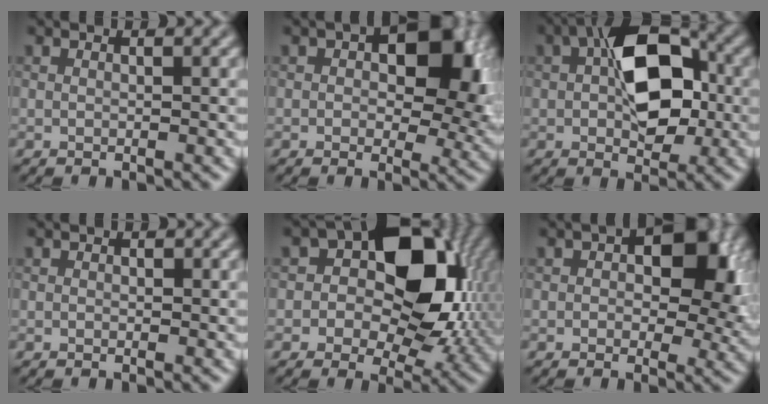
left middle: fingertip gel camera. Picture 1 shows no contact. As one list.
[{"total": 7.8, "force": [1.6, 4.3, 6.3], "torque": [-0.096, 0.011, 0.036]}, {"total": 8.3, "force": [0.9, 4.8, 6.8], "torque": [-0.116, 0.020, 0.021]}, {"total": 0.5, "force": [-0.3, -0.3, -0.3], "torque": [-0.003, 0.002, 0.009]}, {"total": 10.6, "force": [1.5, 7.2, 7.7], "torque": [-0.100, 0.008, 0.031]}, {"total": 7.1, "force": [1.3, 4.0, 5.8], "torque": [-0.087, 0.013, 0.031]}]